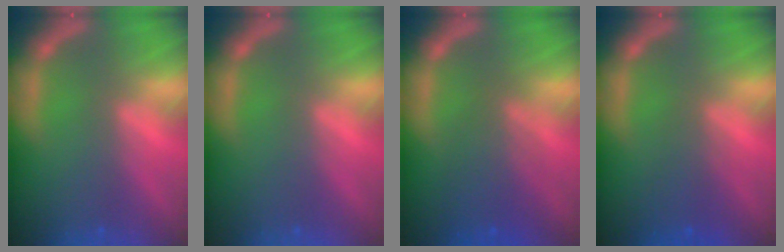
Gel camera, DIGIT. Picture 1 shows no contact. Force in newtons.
{"total": 0.0}
{"total": 5.0}
{"total": 2.5}